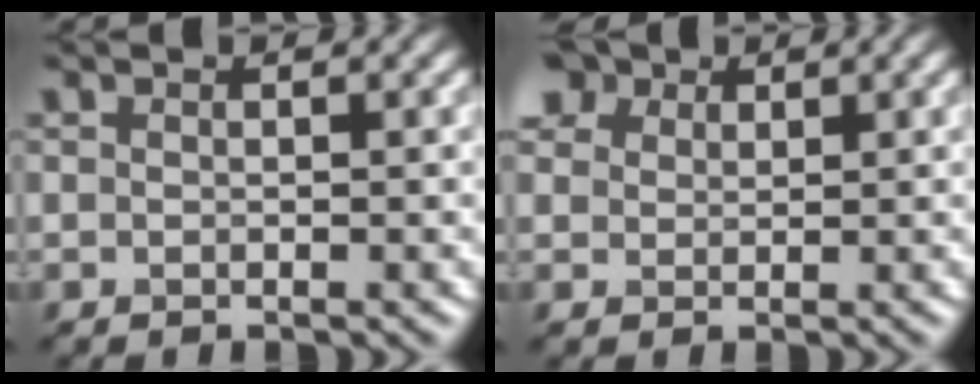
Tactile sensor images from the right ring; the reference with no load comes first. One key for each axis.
{"total": 6.2, "fx": 3.8, "fy": 4.0, "fz": 2.8, "tx": -0.083, "ty": 0.014, "tz": 0.059}